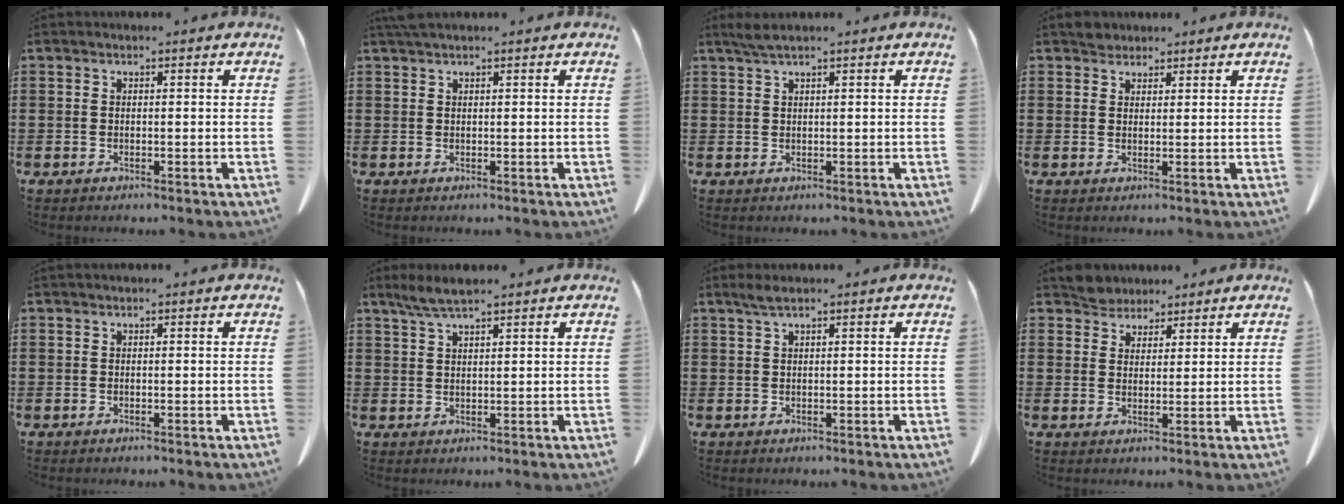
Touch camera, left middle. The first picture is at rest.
{"total": 1.1, "force": [1.0, 0.0, 0.5], "torque": [-0.013, 0.000, 0.019]}
{"total": 1.6, "force": [1.1, 0.0, 1.1], "torque": [-0.024, 0.000, 0.021]}
{"total": 2.3, "force": [2.1, 0.9, 0.1], "torque": [-0.001, 0.002, 0.039]}
{"total": 0.0}
{"total": 3.5, "force": [2.6, 0.5, 2.4], "torque": [-0.051, 0.004, 0.047]}
{"total": 1.5, "force": [1.0, 0.1, 1.1], "torque": [-0.024, 0.001, 0.018]}
{"total": 3.7, "force": [3.5, 1.3, 0.1], "torque": [-0.014, 0.000, 0.069]}